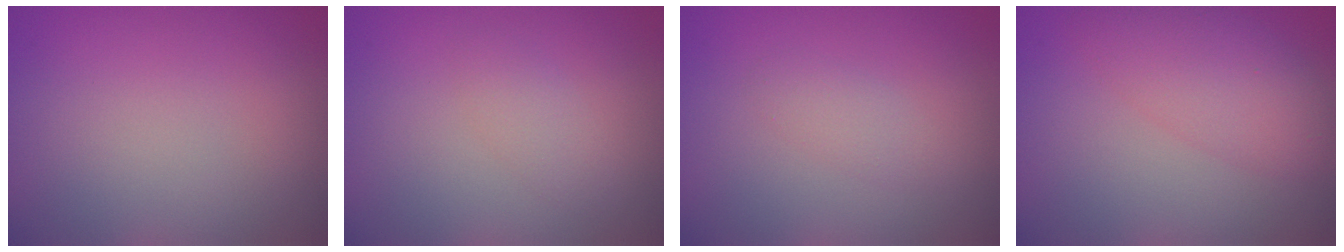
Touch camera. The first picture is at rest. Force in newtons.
{"total": 1.5, "press": 1.5, "slide": 0.0}
{"total": 1.5, "press": 1.5, "slide": 0.1}
{"total": 4.5, "press": 4.5, "slide": 0.1}